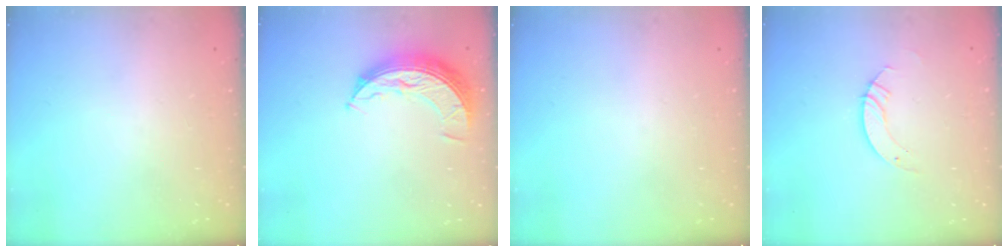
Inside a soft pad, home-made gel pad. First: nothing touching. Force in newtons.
{"total": 9.1, "press": 9.1, "slide": 0.6}
{"total": 0.0}
{"total": 3.5, "press": 3.5, "slide": 0.3}